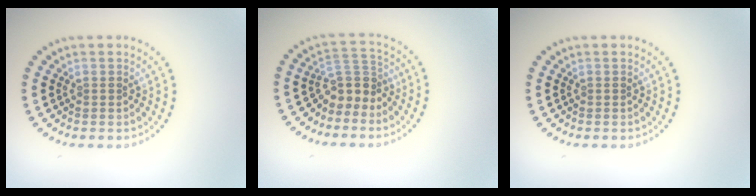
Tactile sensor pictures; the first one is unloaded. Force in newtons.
{"total": 3.0, "press": 2.3, "slide": 1.9}
{"total": 0.0}